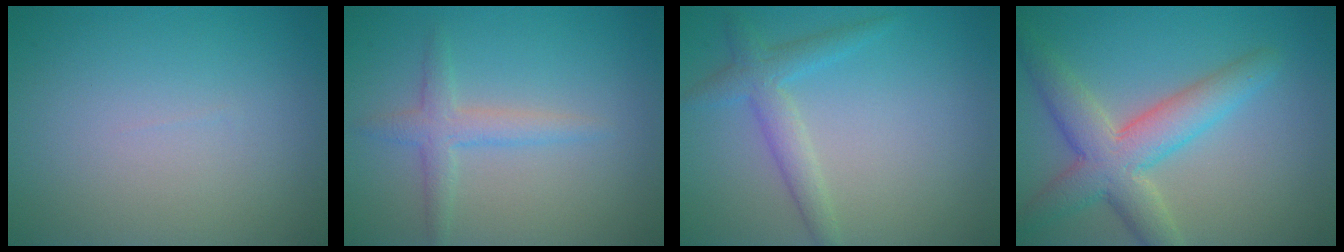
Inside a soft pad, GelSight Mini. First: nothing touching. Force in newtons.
{"total": 2.4, "press": 2.4, "slide": 0.2}
{"total": 2.8, "press": 2.8, "slide": 0.2}
{"total": 6.1, "press": 6.1, "slide": 0.4}